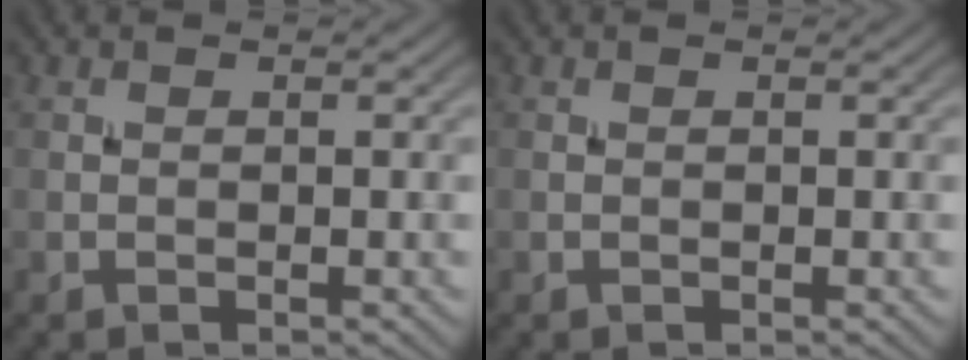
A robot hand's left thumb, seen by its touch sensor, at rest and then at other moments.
{"total": 0.0}